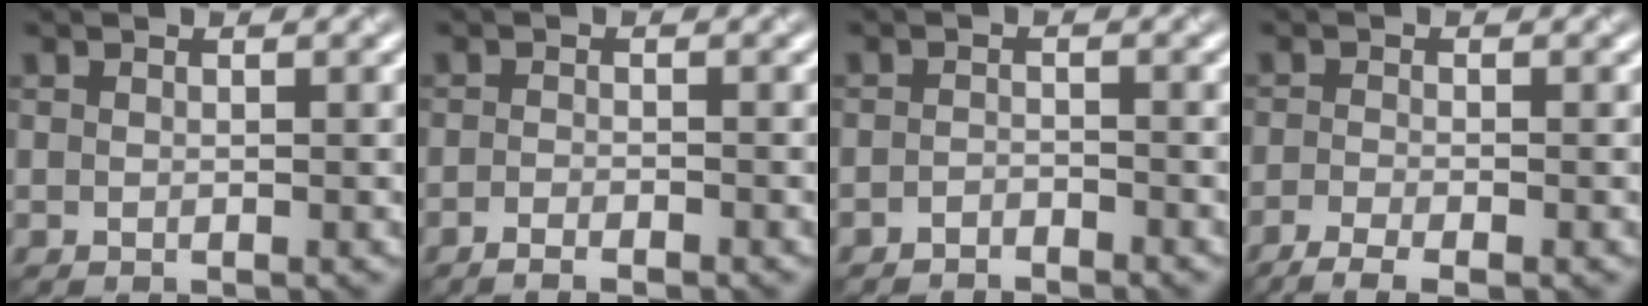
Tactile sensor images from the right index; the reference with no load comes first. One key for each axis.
{"total": 2.0, "fx": -1.7, "fy": 0.2, "fz": 1.1, "tx": -0.026, "ty": 0.005, "tz": -0.030}
{"total": 1.4, "fx": -1.3, "fy": -0.2, "fz": -0.4, "tx": 0.000, "ty": 0.001, "tz": -0.024}
{"total": 3.7, "fx": -2.9, "fy": 0.6, "fz": 2.3, "tx": -0.047, "ty": -0.004, "tz": -0.054}